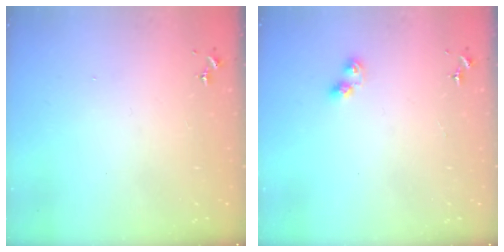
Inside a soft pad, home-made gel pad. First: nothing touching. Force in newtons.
{"total": 5.4, "press": 5.4, "slide": 0.2}